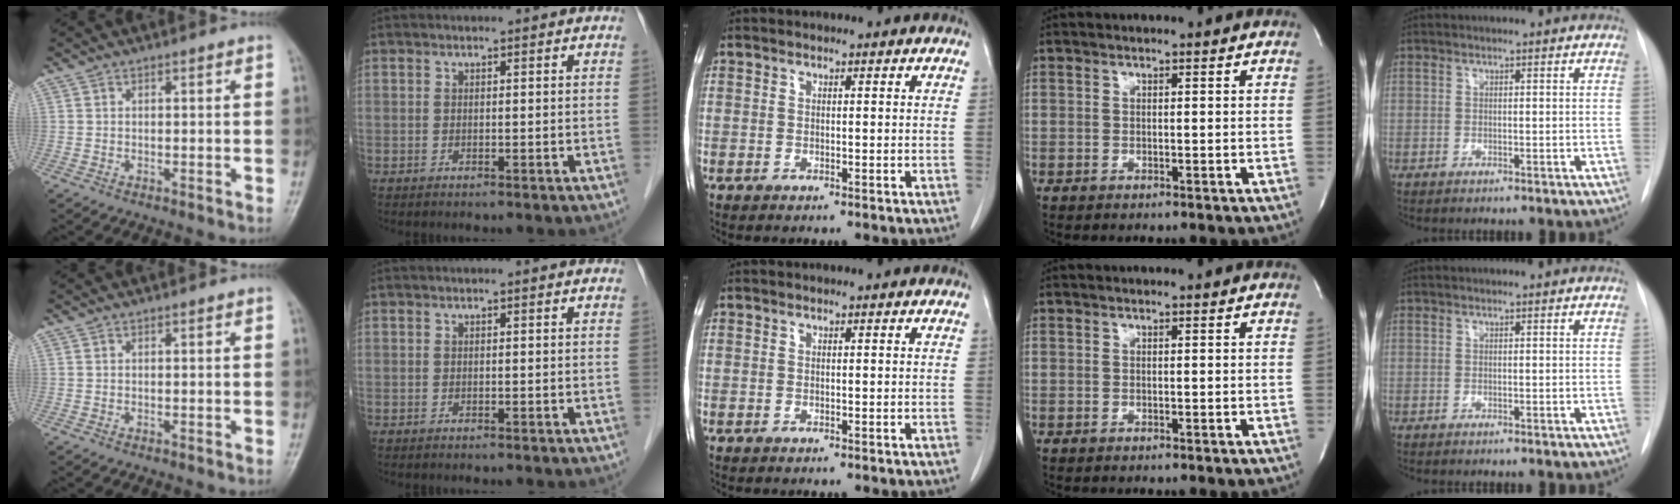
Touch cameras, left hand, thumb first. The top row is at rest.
{}